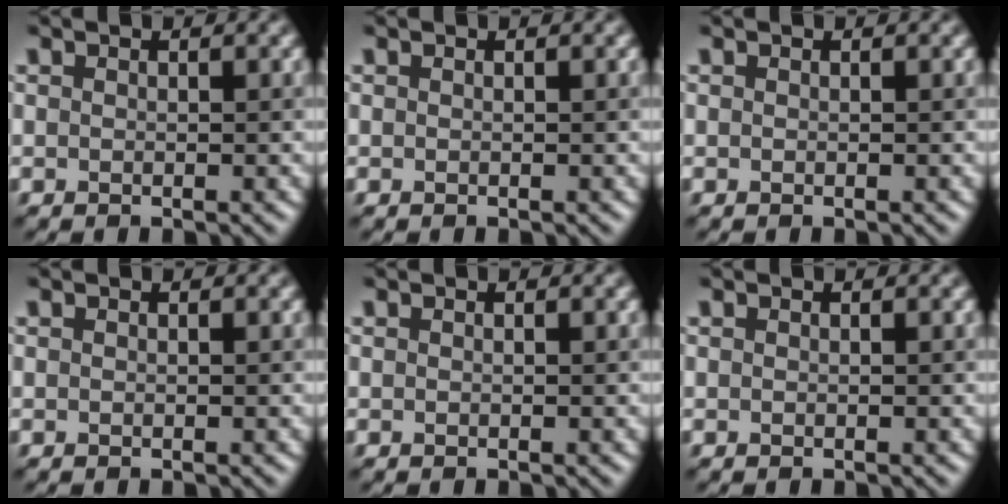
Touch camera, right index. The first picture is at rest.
{"total": 0.0}
{"total": 0.0}
{"total": 0.0}
{"total": 0.0}
{"total": 0.0}